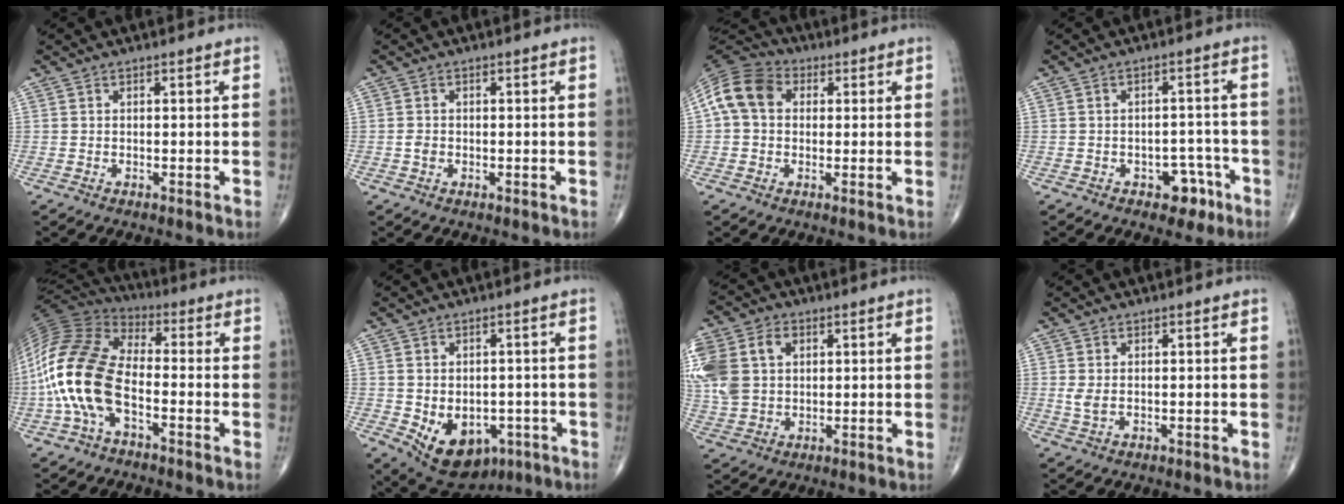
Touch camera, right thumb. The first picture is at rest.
{"total": 1.4, "force": [-0.3, 1.1, 0.8], "torque": [-0.016, 0.001, -0.006]}
{"total": 10.6, "force": [1.8, 8.2, 6.5], "torque": [-0.117, 0.027, 0.021]}
{"total": 5.5, "force": [-3.0, 3.6, 2.8], "torque": [-0.004, 0.031, -0.037]}
{"total": 17.8, "force": [-4.2, 9.6, 14.4], "torque": [-0.308, 0.036, -0.087]}
{"total": 12.1, "force": [-4.2, 8.4, 7.5], "torque": [-0.088, 0.006, -0.043]}
{"total": 13.7, "force": [2.8, 10.7, 8.2], "torque": [-0.201, 0.012, 0.056]}
{"total": 2.2, "force": [0.3, 1.2, 1.8], "torque": [-0.043, -0.001, 0.011]}